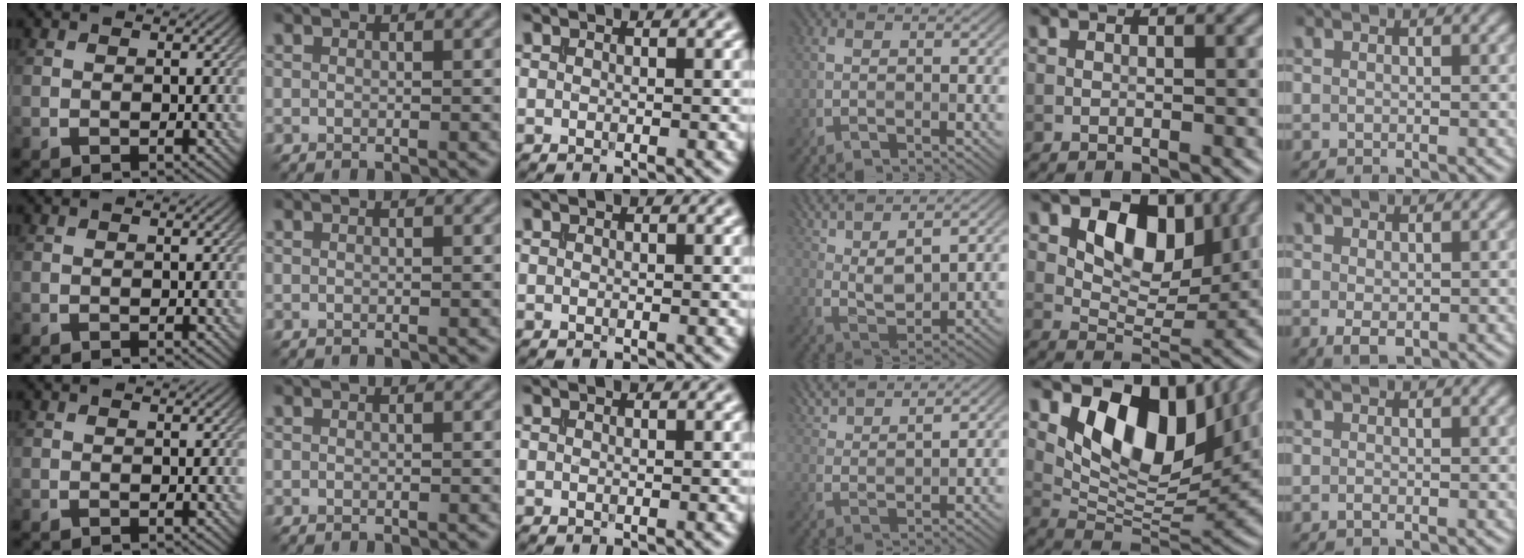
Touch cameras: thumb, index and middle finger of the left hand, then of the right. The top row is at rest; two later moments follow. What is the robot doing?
{"motion": "extract", "object": "file holder"}